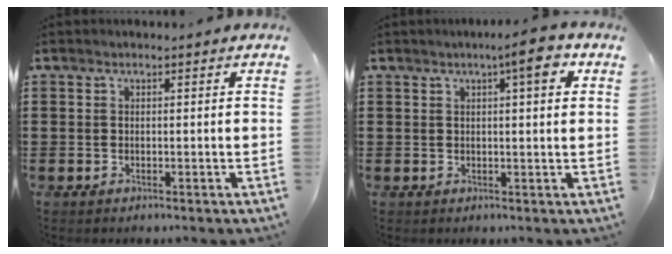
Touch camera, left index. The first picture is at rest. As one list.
[{"total": 5.7, "force": [2.8, 1.1, 4.9], "torque": [-0.070, -0.002, 0.038]}]